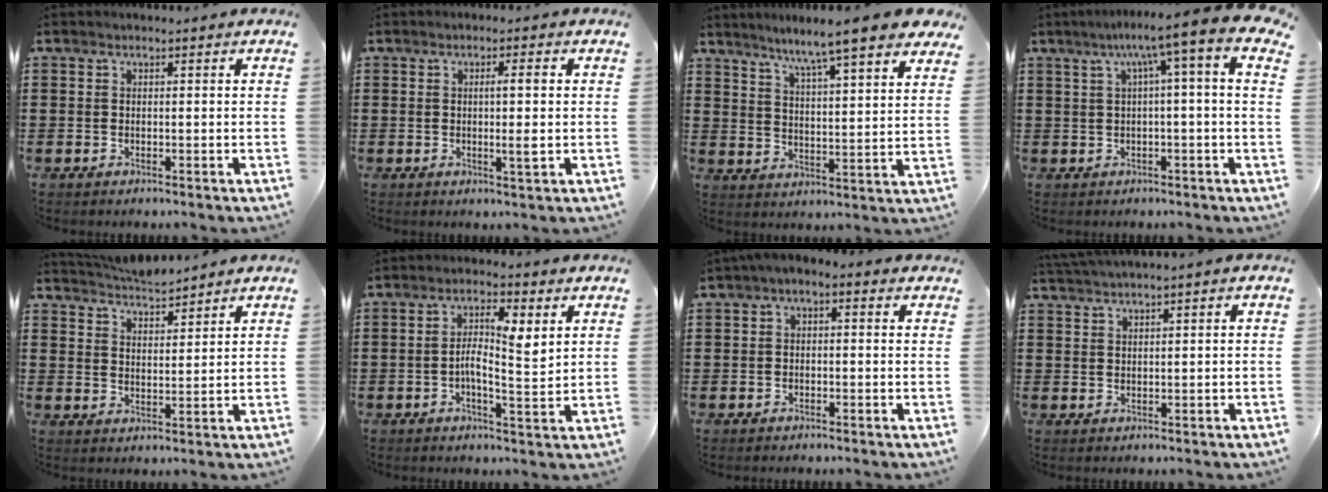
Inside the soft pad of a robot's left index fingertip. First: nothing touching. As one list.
[{"total": 4.4, "force": [0.2, 0.1, 4.4], "torque": [-0.067, -0.006, -0.003]}, {"total": 7.0, "force": [6.0, -0.8, 3.3], "torque": [-0.083, -0.041, 0.094]}, {"total": 6.5, "force": [1.2, -0.3, 6.4], "torque": [-0.126, -0.014, 0.009]}, {"total": 4.3, "force": [4.2, 0.3, 0.5], "torque": [-0.024, -0.015, 0.077]}, {"total": 5.7, "force": [1.1, 1.2, 5.5], "torque": [-0.099, 0.000, 0.013]}, {"total": 1.4, "force": [-1.3, 0.4, 0.6], "torque": [-0.019, 0.001, -0.030]}, {"total": 1.4, "force": [1.2, -0.4, 0.6], "torque": [-0.011, -0.002, 0.024]}]